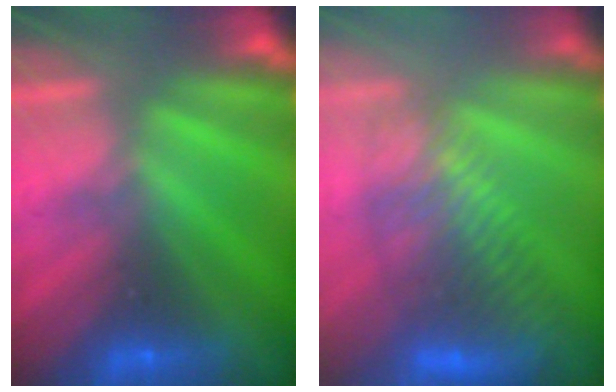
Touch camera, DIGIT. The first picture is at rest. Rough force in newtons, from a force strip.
{"total": 4.4}